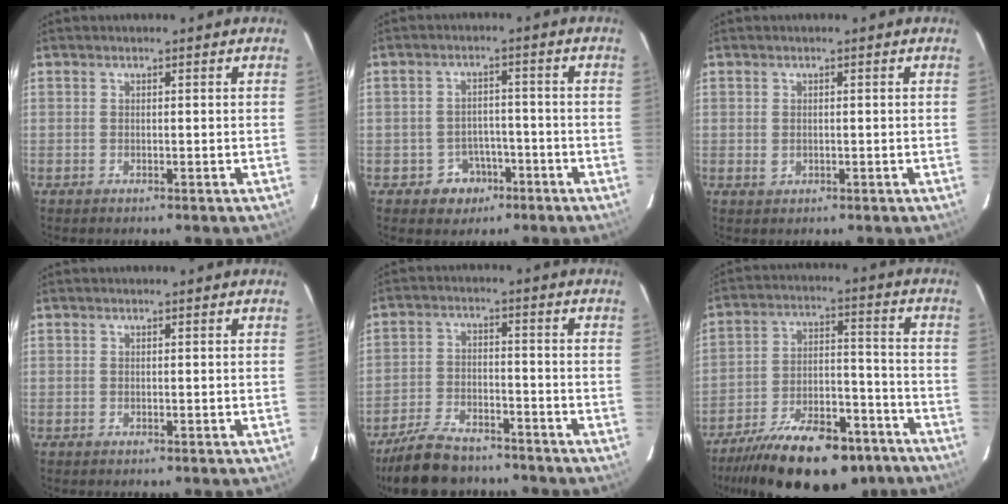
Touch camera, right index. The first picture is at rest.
{"total": 5.5, "force": [-3.0, 4.5, 0.9], "torque": [-0.031, 0.020, -0.032]}
{"total": 1.2, "force": [0.0, 1.1, 0.5], "torque": [-0.009, -0.002, 0.001]}
{"total": 0.0}
{"total": 13.3, "force": [-11.2, 5.0, 5.3], "torque": [-0.129, 0.000, -0.179]}
{"total": 23.1, "force": [-16.7, 10.2, 12.2], "torque": [-0.220, 0.008, -0.235]}